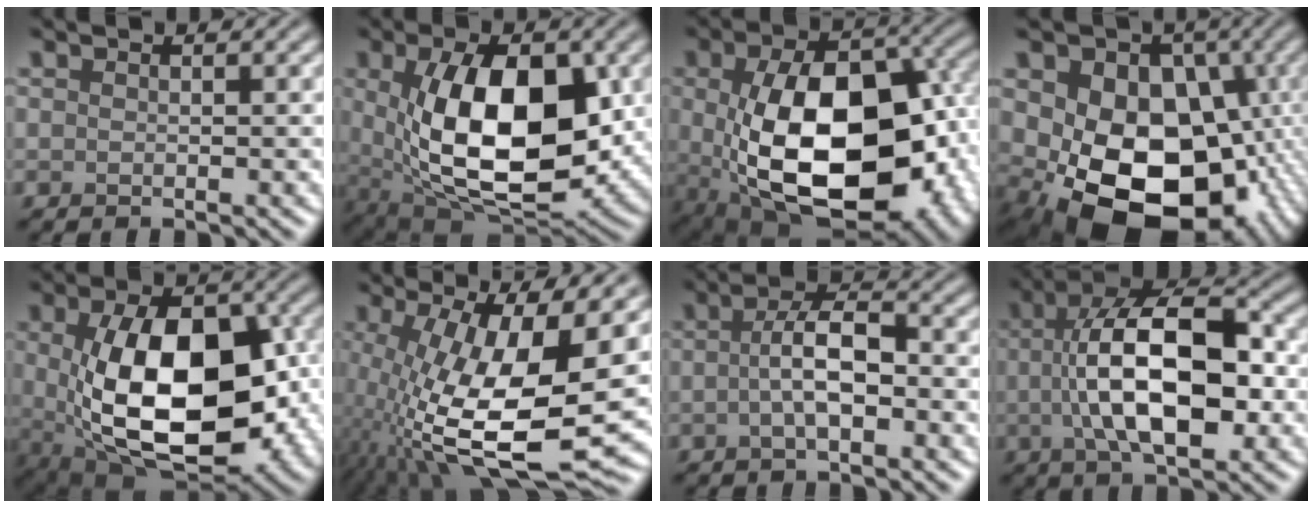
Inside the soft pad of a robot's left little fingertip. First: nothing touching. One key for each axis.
{"total": 13.6, "fx": 0.3, "fy": 7.2, "fz": 11.5, "tx": -0.188, "ty": -0.019, "tz": 0.019}
{"total": 16.5, "fx": -2.0, "fy": 10.0, "fz": 12.9, "tx": -0.211, "ty": -0.034, "tz": -0.011}
{"total": 15.5, "fx": -2.3, "fy": 11.1, "fz": 10.6, "tx": -0.132, "ty": -0.017, "tz": -0.027}
{"total": 14.9, "fx": -1.2, "fy": 8.6, "fz": 12.1, "tx": -0.204, "ty": -0.027, "tz": -0.001}
{"total": 14.5, "fx": -2.3, "fy": 5.0, "fz": 13.5, "tx": -0.244, "ty": -0.015, "tz": -0.037}
{"total": 4.2, "fx": -0.8, "fy": 1.5, "fz": 3.9, "tx": -0.072, "ty": 0.010, "tz": -0.020}
{"total": 11.0, "fx": -0.5, "fy": 5.1, "fz": 9.8, "tx": -0.170, "ty": 0.012, "tz": -0.010}